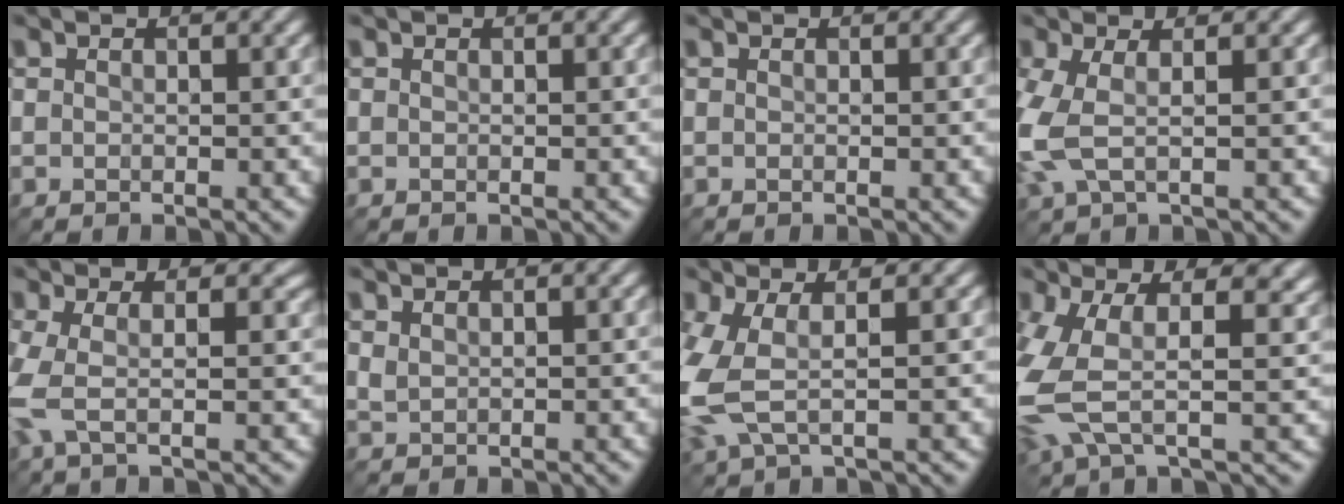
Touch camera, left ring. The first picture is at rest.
{"total": 0.0}
{"total": 0.0}
{"total": 4.0, "force": [-0.1, 1.6, 3.7], "torque": [-0.107, -0.004, -0.007]}
{"total": 4.3, "force": [-0.1, 1.5, 4.0], "torque": [-0.098, -0.004, -0.012]}
{"total": 0.7, "force": [0.5, 0.3, 0.4], "torque": [-0.014, 0.000, 0.014]}
{"total": 5.3, "force": [-0.3, 2.2, 4.8], "torque": [-0.144, -0.003, -0.010]}
{"total": 10.8, "force": [1.2, 5.4, 9.3], "torque": [-0.253, -0.017, 0.025]}